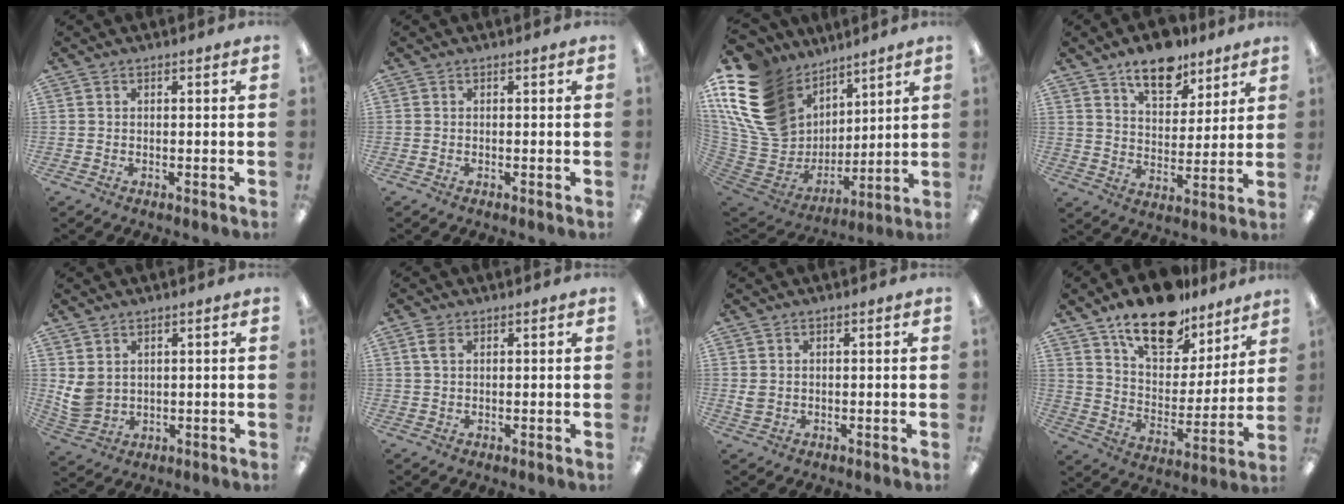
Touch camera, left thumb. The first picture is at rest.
{"total": 0.0}
{"total": 22.9, "force": [10.4, 17.0, 11.4], "torque": [-0.245, -0.063, 0.214]}
{"total": 12.4, "force": [9.5, 5.9, 5.3], "torque": [-0.069, -0.054, 0.169]}
{"total": 5.3, "force": [2.2, 4.3, 2.2], "torque": [-0.048, -0.007, 0.047]}
{"total": 3.2, "force": [1.6, 1.8, 2.1], "torque": [-0.048, 0.003, 0.029]}
{"total": 2.1, "force": [0.6, 1.8, 1.1], "torque": [-0.014, 0.000, 0.009]}
{"total": 18.3, "force": [13.7, 8.9, 8.3], "torque": [-0.140, -0.085, 0.242]}